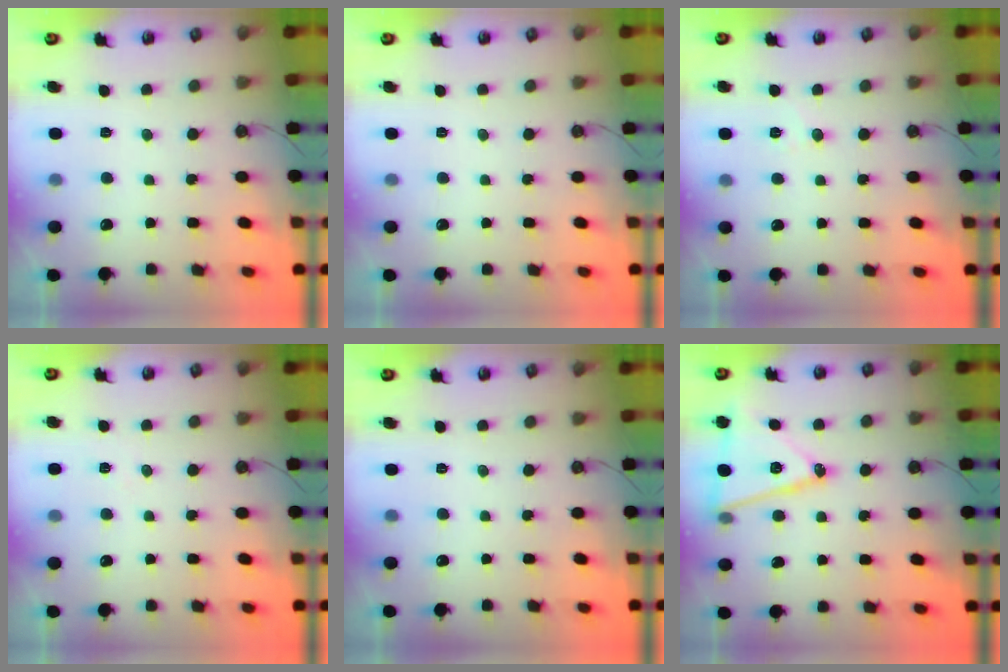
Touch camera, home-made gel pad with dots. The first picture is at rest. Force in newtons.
{"total": 0.0}
{"total": 5.2, "press": 4.9, "slide": 1.6}
{"total": 5.0, "press": 3.5, "slide": 3.5}
{"total": 0.0}
{"total": 15.6, "press": 15.1, "slide": 3.8}